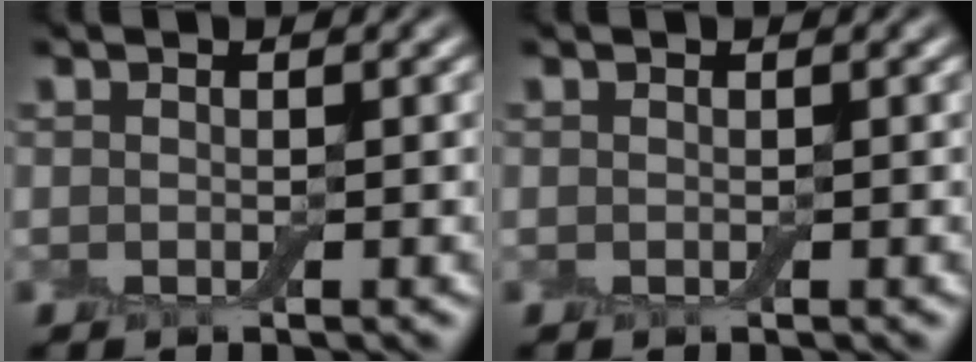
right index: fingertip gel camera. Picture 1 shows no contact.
{"total": 0.0}